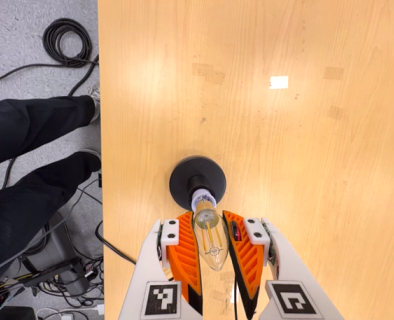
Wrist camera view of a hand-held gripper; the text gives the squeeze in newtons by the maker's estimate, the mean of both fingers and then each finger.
{"total": 20.3, "left": 22.8, "right": 17.8}